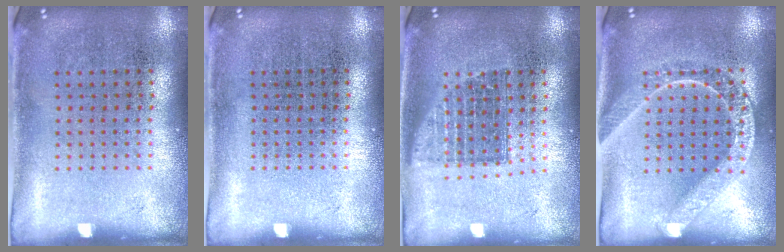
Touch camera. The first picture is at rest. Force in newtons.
{"total": 0.0}
{"total": 1.5, "press": 1.2, "slide": 0.9}
{"total": 1.8, "press": 1.7, "slide": 0.6}